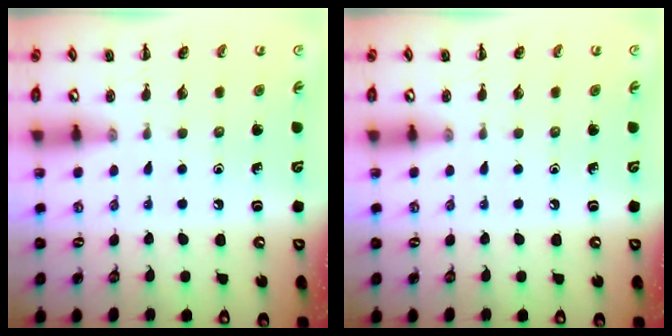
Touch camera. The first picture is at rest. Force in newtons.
{"total": 0.0}